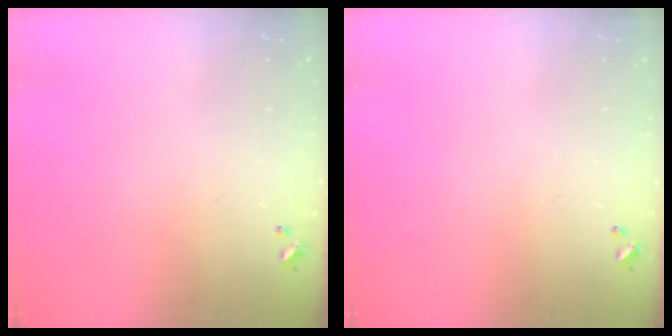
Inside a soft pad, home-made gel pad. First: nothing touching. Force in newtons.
{"total": 0.0}